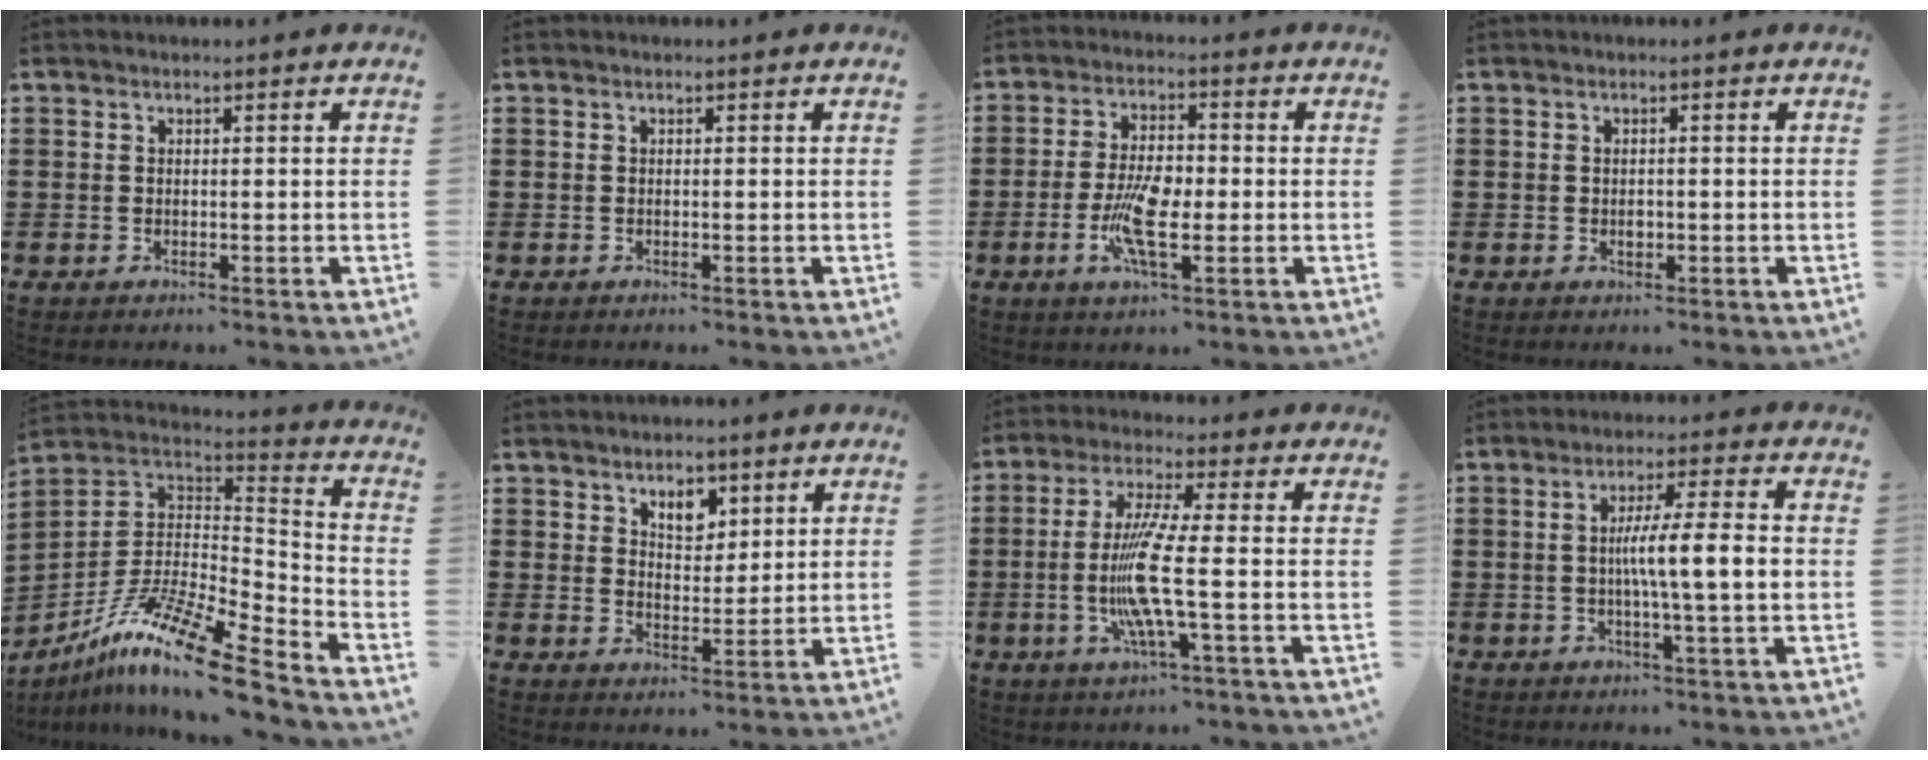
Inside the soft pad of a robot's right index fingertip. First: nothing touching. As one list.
[{"total": 0.0}, {"total": 8.2, "force": [-1.7, 2.7, 7.6], "torque": [-0.154, -0.005, -0.034]}, {"total": 1.1, "force": [-0.1, 0.5, 0.9], "torque": [-0.018, 0.002, -0.002]}, {"total": 14.2, "force": [-10.3, 1.8, 9.6], "torque": [-0.183, 0.015, -0.196]}, {"total": 4.4, "force": [3.0, 2.6, 1.9], "torque": [-0.033, 0.004, 0.051]}, {"total": 10.4, "force": [-1.6, 0.3, 10.2], "torque": [-0.219, -0.025, -0.039]}, {"total": 7.3, "force": [-0.2, 0.2, 7.3], "torque": [-0.130, -0.001, -0.011]}]